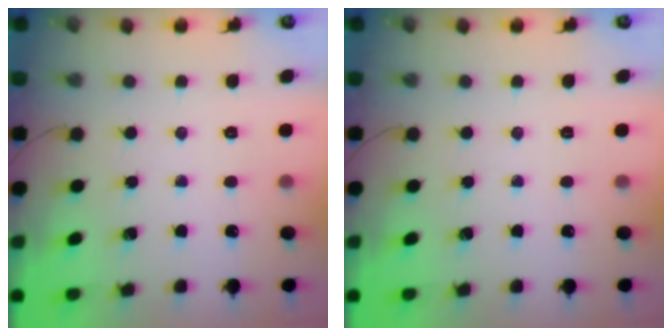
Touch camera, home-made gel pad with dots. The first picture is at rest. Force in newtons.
{"total": 0.0}